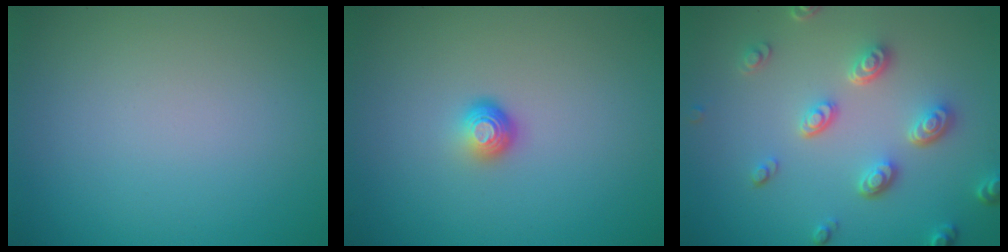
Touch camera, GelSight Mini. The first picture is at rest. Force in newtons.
{"total": 1.7, "press": 1.1, "slide": 1.3}
{"total": 4.2, "press": 3.4, "slide": 2.5}